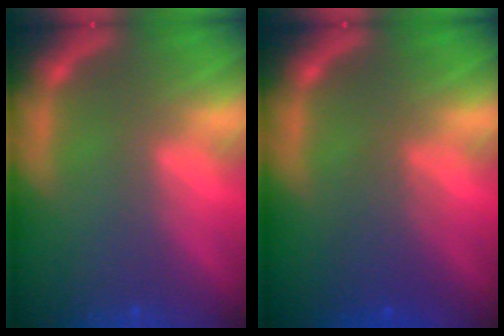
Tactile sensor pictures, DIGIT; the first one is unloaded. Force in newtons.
{"total": 3.0}